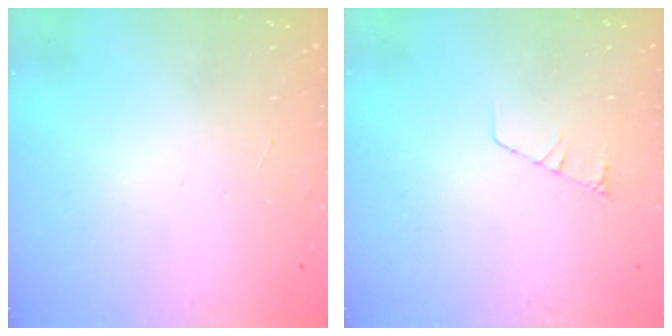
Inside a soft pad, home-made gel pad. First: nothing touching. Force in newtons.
{"total": 3.6, "press": 3.6, "slide": 0.4}